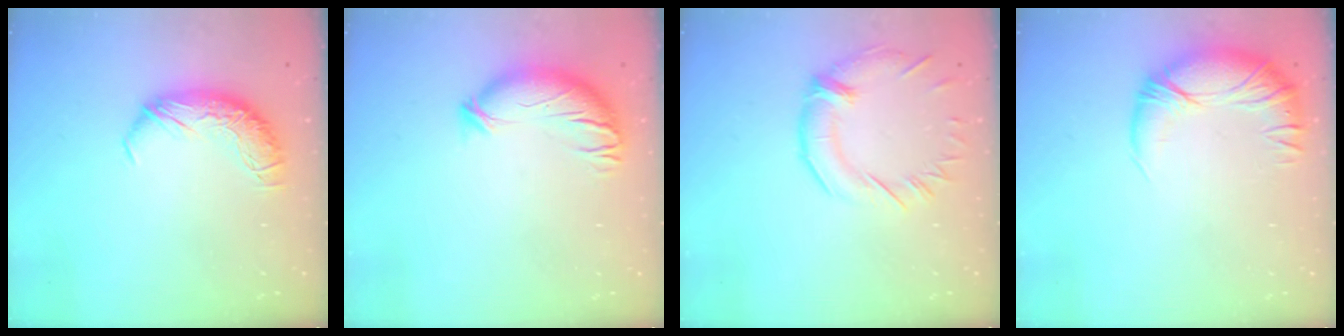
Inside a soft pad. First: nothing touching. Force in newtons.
{"total": 3.6, "press": 2.9, "slide": 2.1}
{"total": 0.8, "press": 0.4, "slide": 0.7}
{"total": 3.5, "press": 0.1, "slide": 3.5}